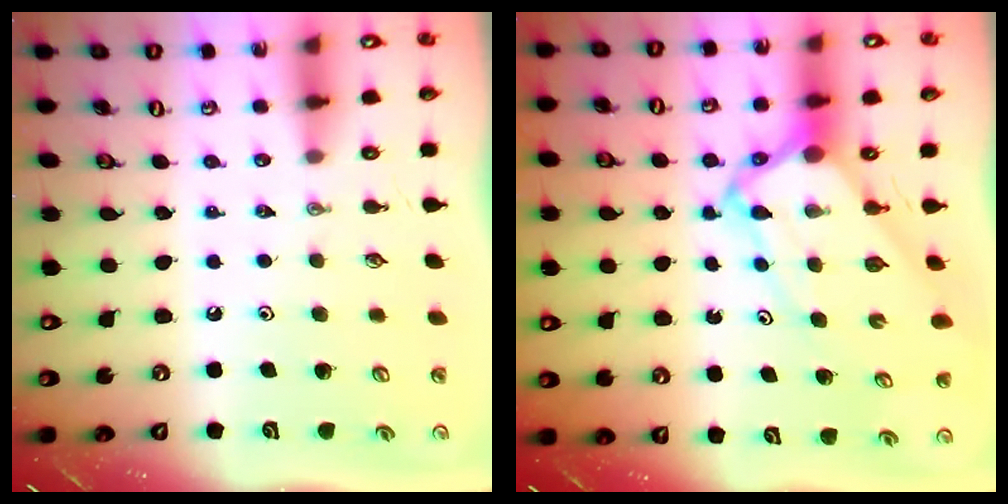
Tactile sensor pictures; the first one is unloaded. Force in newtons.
{"total": 7.1, "press": 7.1, "slide": 1.0}